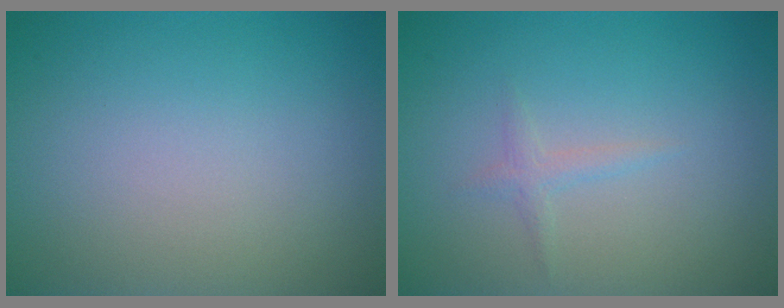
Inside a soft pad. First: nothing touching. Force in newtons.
{"total": 1.0, "press": 1.0, "slide": 0.1}